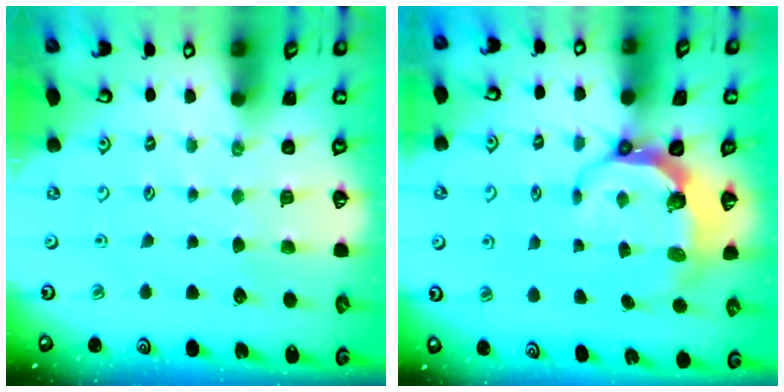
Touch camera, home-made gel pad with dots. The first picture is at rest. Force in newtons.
{"total": 7.2, "press": 5.9, "slide": 4.1}